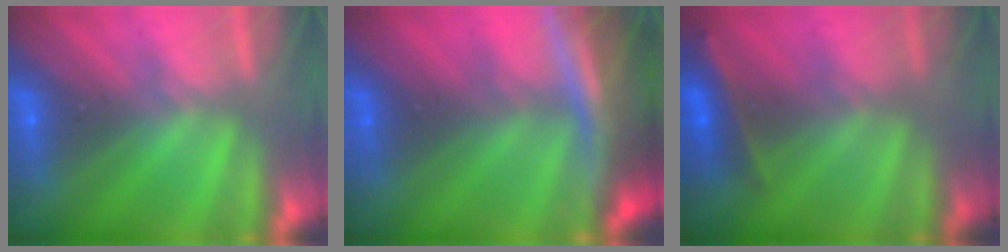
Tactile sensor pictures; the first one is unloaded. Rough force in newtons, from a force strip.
{"total": 9.1}
{"total": 2.4}